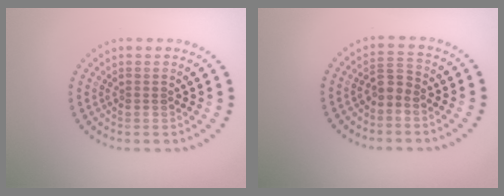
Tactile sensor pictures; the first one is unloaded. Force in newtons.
{"total": 1.7, "press": 1.5, "slide": 0.7}